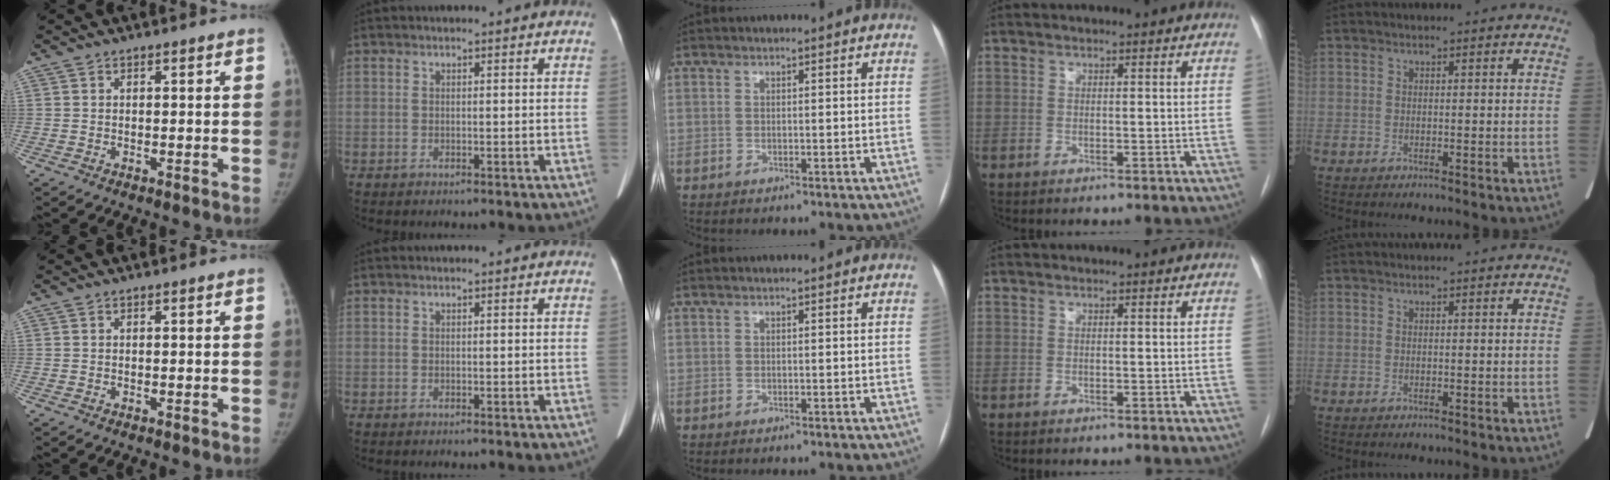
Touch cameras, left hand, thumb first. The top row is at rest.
{}